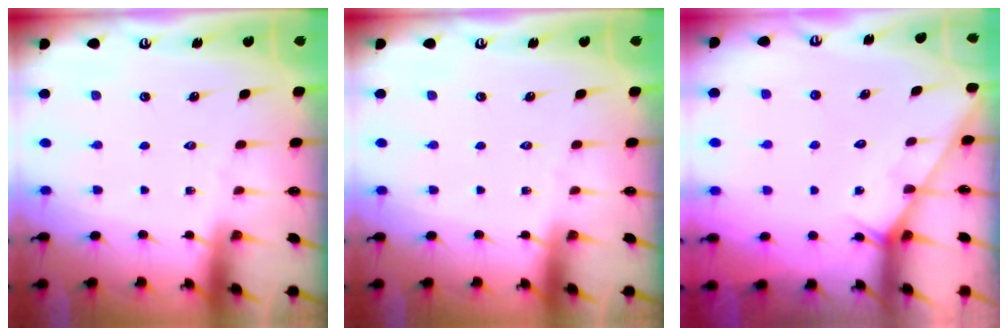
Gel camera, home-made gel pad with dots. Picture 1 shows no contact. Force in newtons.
{"total": 0.0}
{"total": 5.0, "press": 5.0, "slide": 0.4}